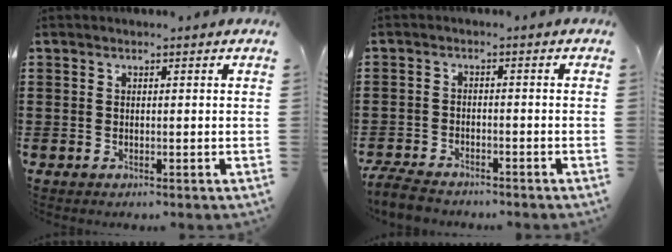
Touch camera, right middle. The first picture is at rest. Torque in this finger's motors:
{"motor_torque": [1.06, 0.65, 0.35, 0.09]}